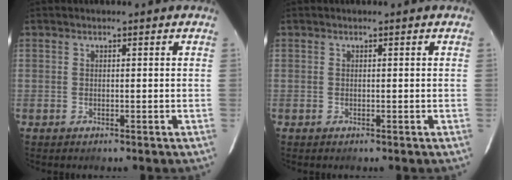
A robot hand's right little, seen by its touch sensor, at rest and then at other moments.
{"total": 0.0}